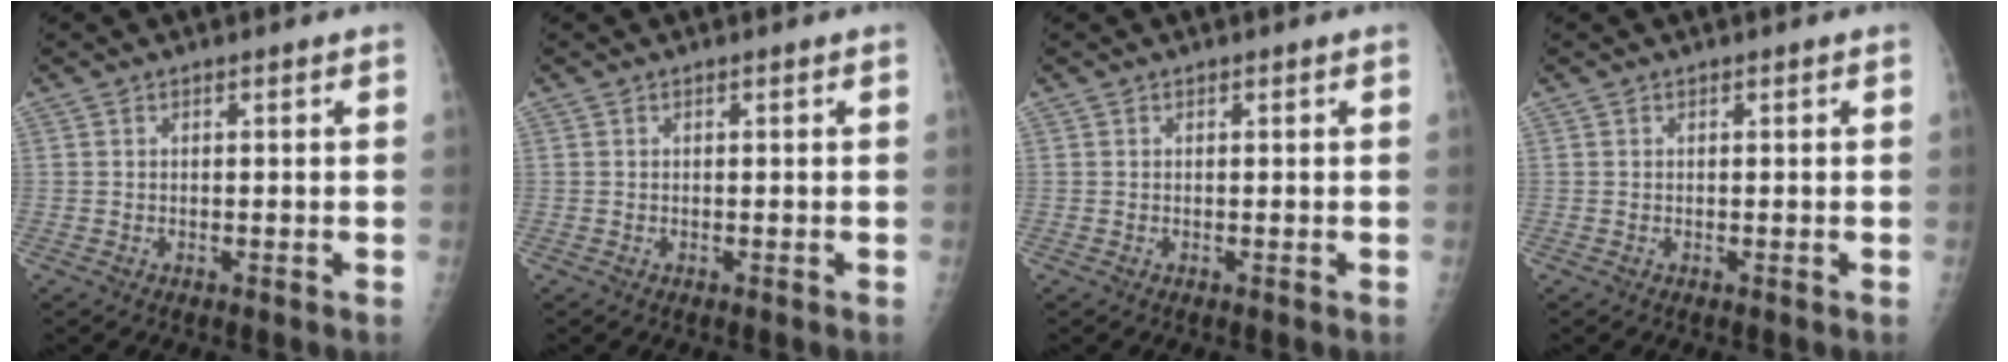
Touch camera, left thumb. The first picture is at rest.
{"total": 0.0}
{"total": 0.0}
{"total": 0.0}